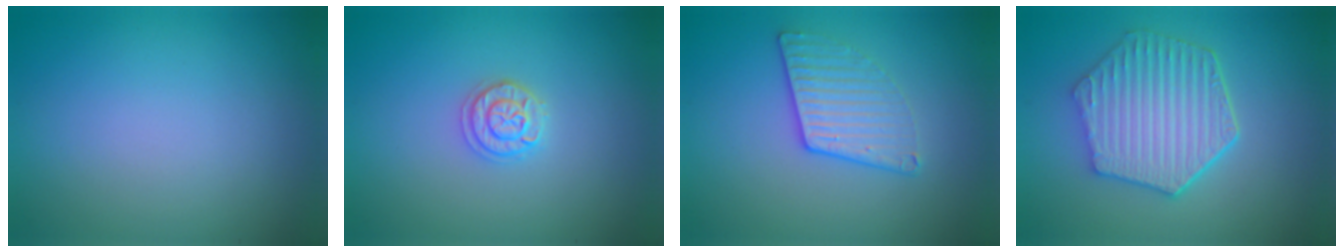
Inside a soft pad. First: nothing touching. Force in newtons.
{"total": 1.9, "press": 1.8, "slide": 0.3}
{"total": 2.8, "press": 2.3, "slide": 1.6}
{"total": 6.4, "press": 4.8, "slide": 4.2}